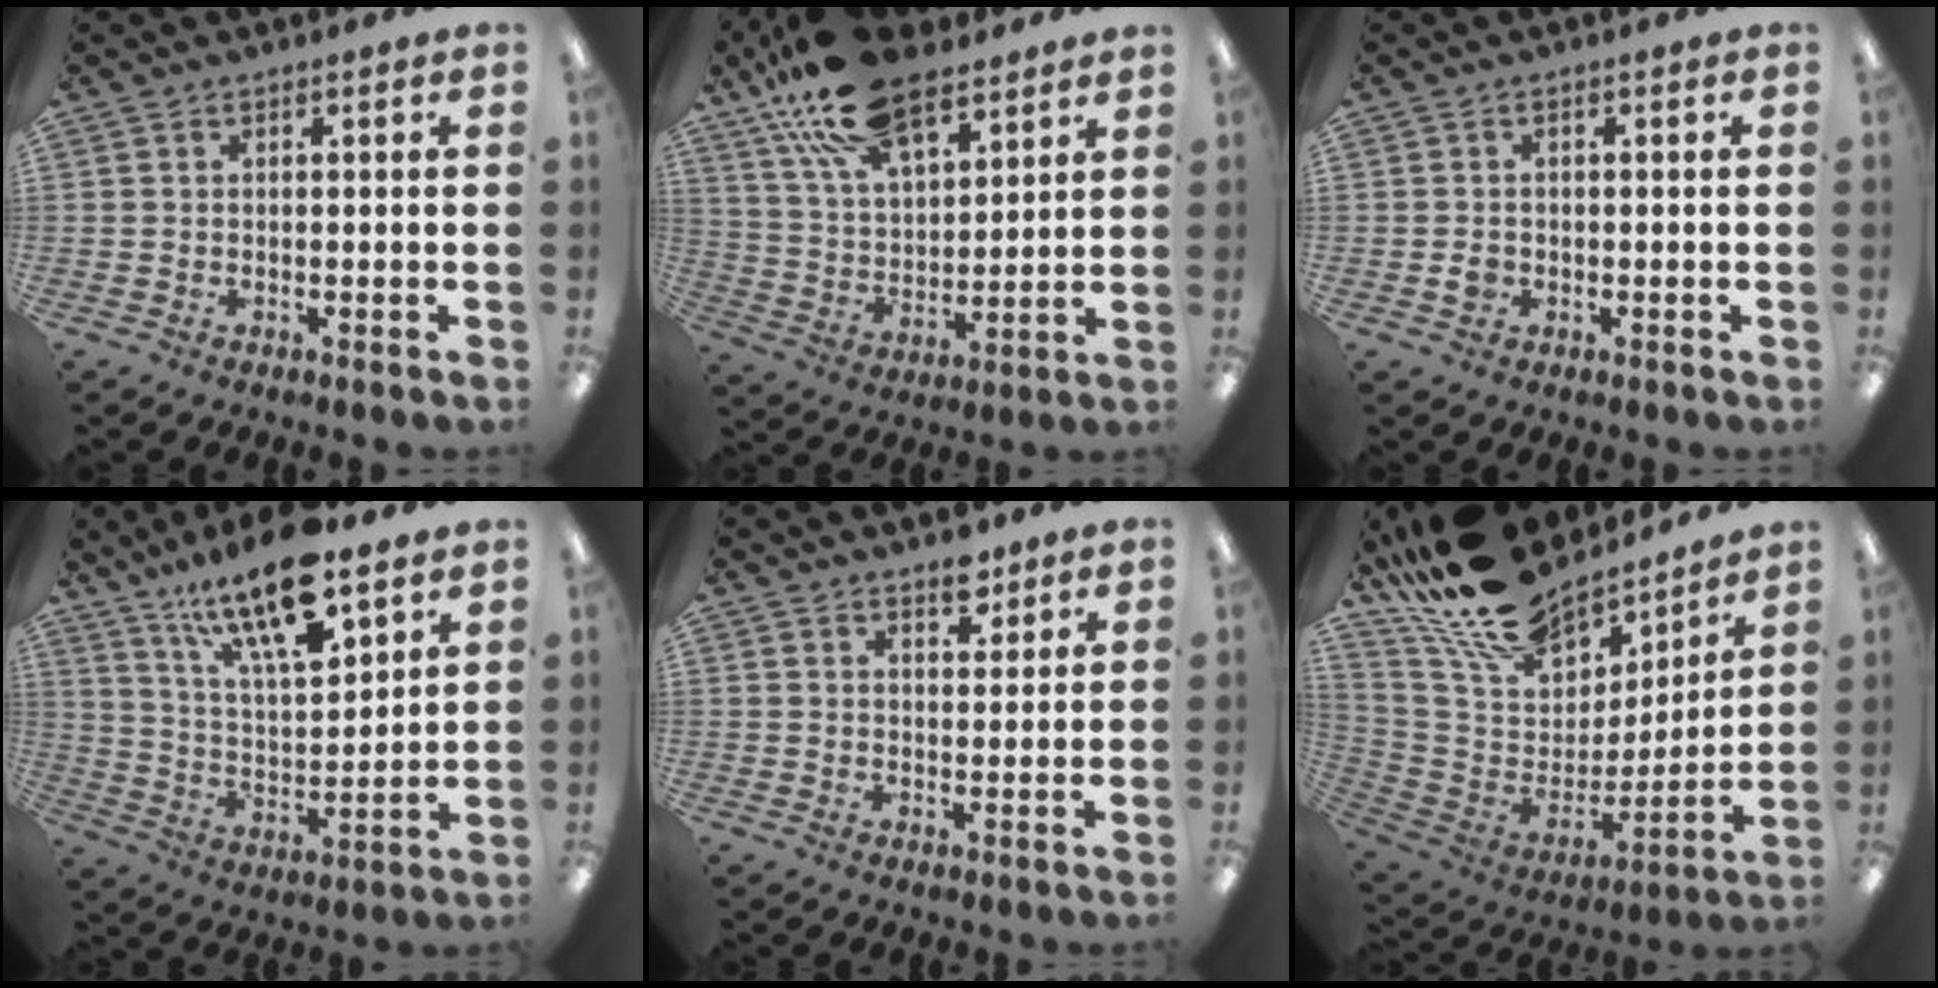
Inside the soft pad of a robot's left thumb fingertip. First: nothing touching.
{"total": 19.9, "force": [13.5, 9.6, 11.0], "torque": [-0.209, -0.056, 0.245]}
{"total": 1.9, "force": [-0.3, 1.7, 1.0], "torque": [-0.017, 0.003, -0.005]}
{"total": 18.5, "force": [13.1, 5.9, 11.8], "torque": [-0.204, -0.070, 0.219]}
{"total": 4.3, "force": [3.6, 2.1, 1.3], "torque": [0.008, -0.027, 0.058]}
{"total": 23.1, "force": [18.8, 10.1, 8.8], "torque": [-0.182, -0.122, 0.347]}